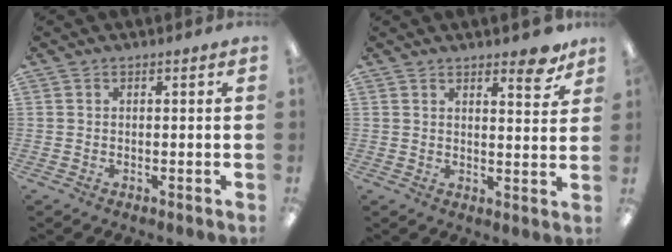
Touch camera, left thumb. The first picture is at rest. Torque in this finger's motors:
{"motor_torque": [0.04, 0.13, -0.29, 0.06, 0.03]}